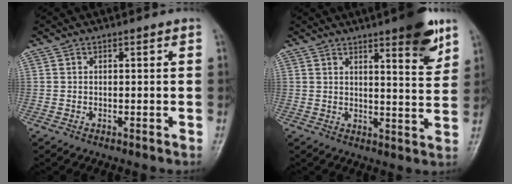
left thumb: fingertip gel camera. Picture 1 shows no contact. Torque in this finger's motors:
{"motor_torque": [1.54, 0.80, 1.22, -0.84, 0.02]}